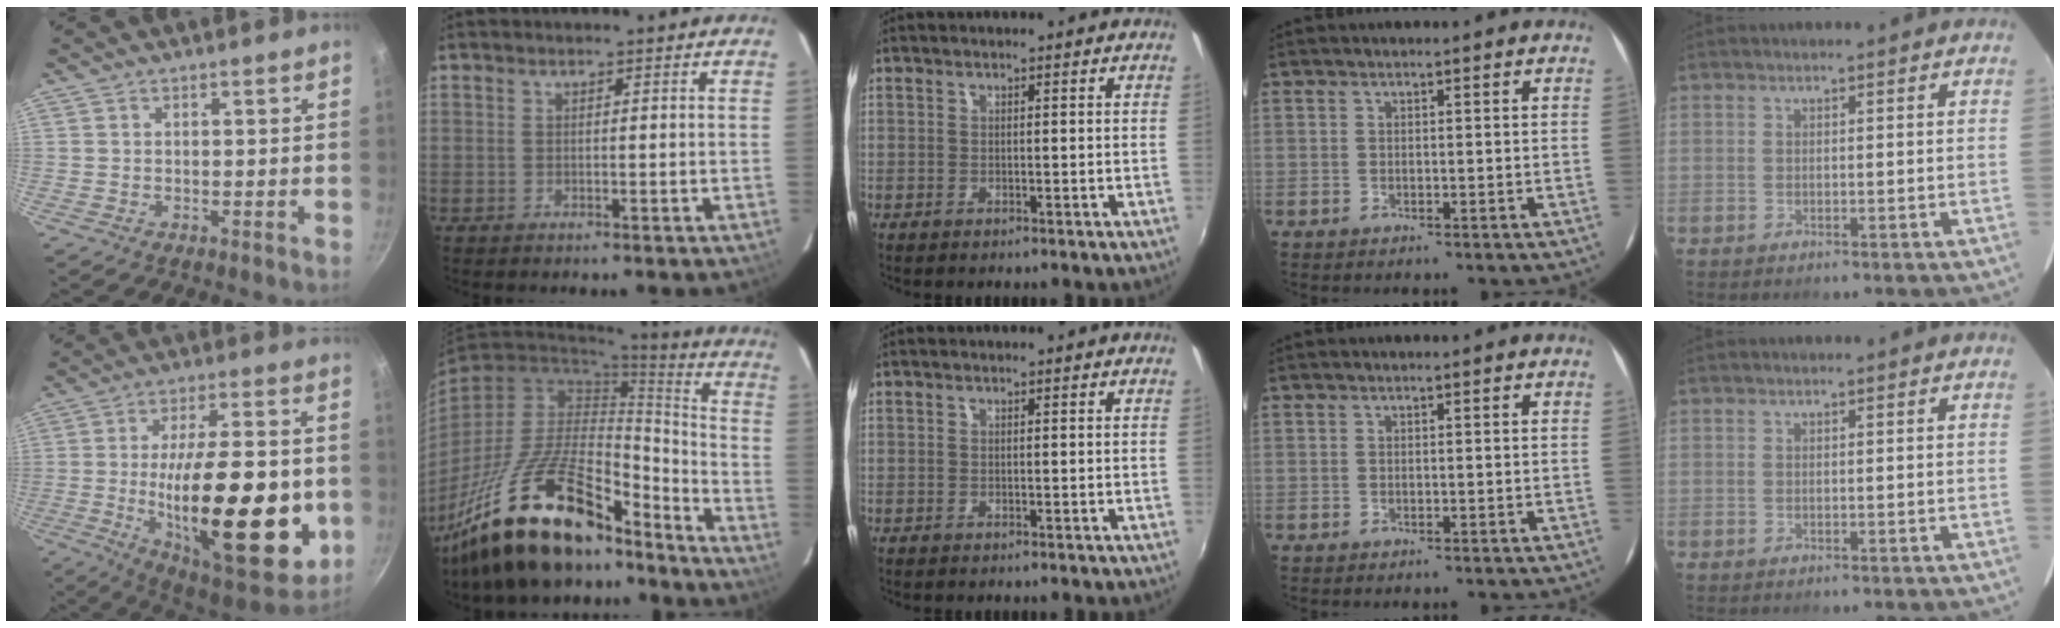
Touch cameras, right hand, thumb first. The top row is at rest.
{"thumb": {"total": 31.1, "force": [-4.7, 11.8, 28.4], "torque": [-0.404, -0.001, -0.062]}, "index": {"total": 26.5, "force": [-19.6, 9.4, 15.2], "torque": [-0.279, -0.003, -0.320]}}